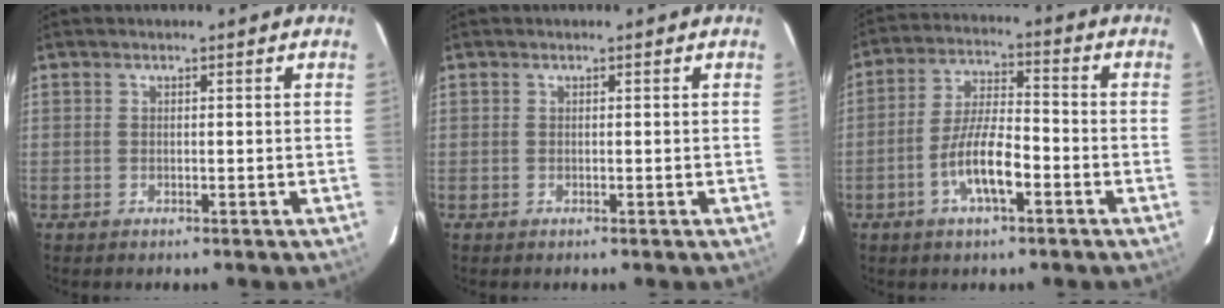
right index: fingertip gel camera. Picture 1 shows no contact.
{"total": 0.0}
{"total": 9.2, "force": [-4.0, 2.5, 7.9], "torque": [-0.160, 0.001, -0.071]}